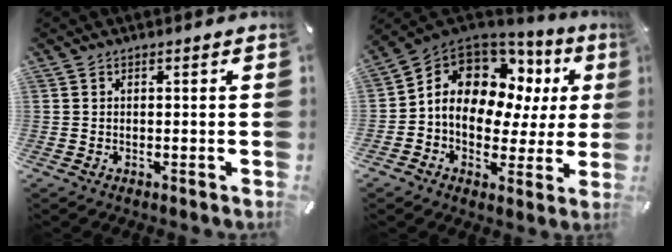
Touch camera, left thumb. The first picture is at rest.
{"total": 13.3, "force": [4.5, 9.8, 7.9], "torque": [-0.136, -0.030, 0.086]}